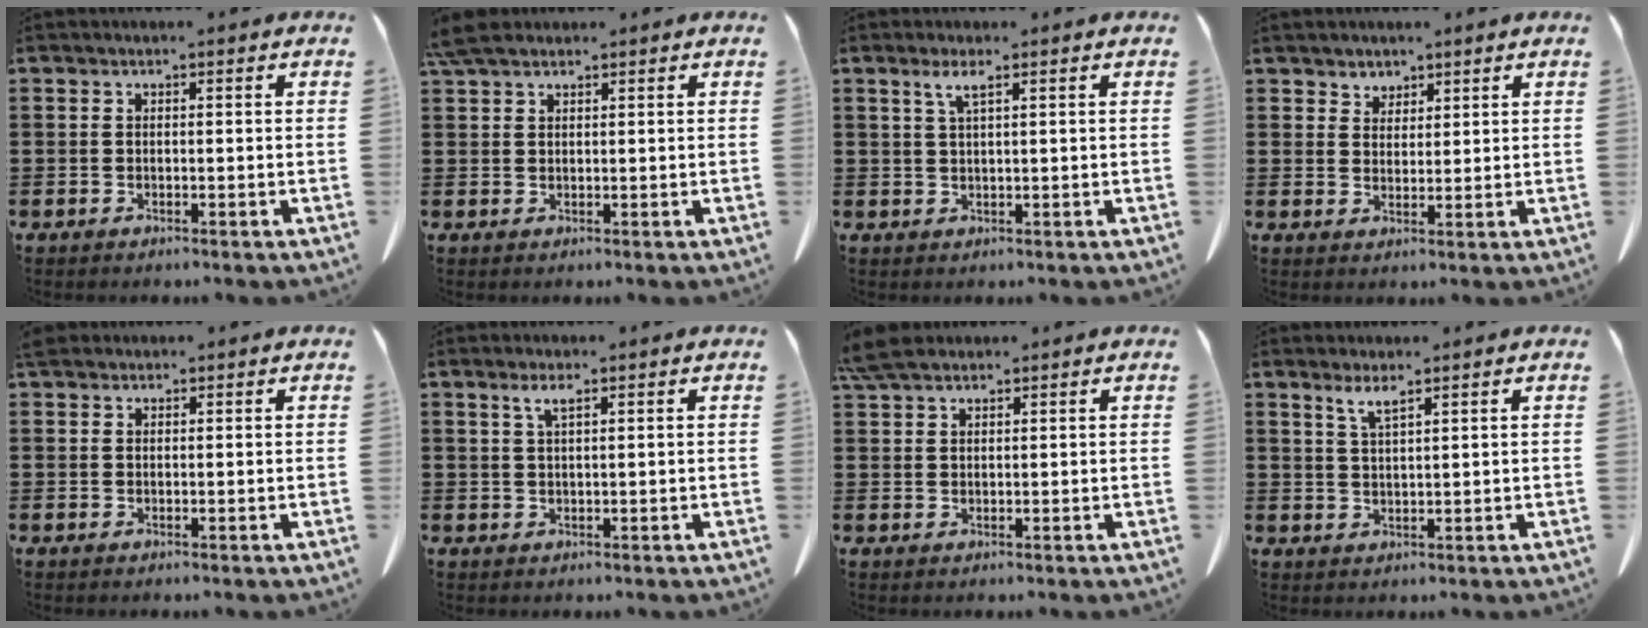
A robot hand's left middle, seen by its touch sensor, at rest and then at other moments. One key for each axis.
{"total": 3.4, "fx": 2.7, "fy": 1.1, "fz": 1.9, "tx": -0.045, "ty": 0.005, "tz": 0.051}
{"total": 2.3, "fx": 1.1, "fy": 0.3, "fz": 1.9, "tx": -0.042, "ty": 0.003, "tz": 0.019}
{"total": 2.8, "fx": 2.4, "fy": 1.5, "fz": 0.0, "tx": -0.009, "ty": 0.005, "tz": 0.045}
{"total": 1.4, "fx": 1.1, "fy": 0.6, "fz": 0.4, "tx": -0.014, "ty": 0.004, "tz": 0.022}
{"total": 2.1, "fx": 1.0, "fy": 0.4, "fz": 1.8, "tx": -0.038, "ty": 0.004, "tz": 0.017}
{"total": 4.2, "fx": 3.4, "fy": 1.2, "fz": 2.2, "tx": -0.059, "ty": 0.000, "tz": 0.063}
{"total": 2.5, "fx": 1.9, "fy": 0.3, "fz": 1.6, "tx": -0.037, "ty": 0.002, "tz": 0.034}